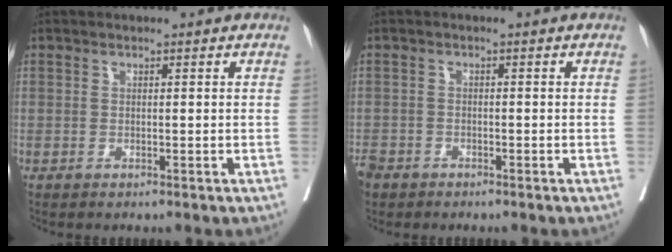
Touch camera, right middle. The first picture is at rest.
{"total": 3.8, "force": [-3.0, 2.3, 0.7], "torque": [-0.017, 0.000, -0.057]}